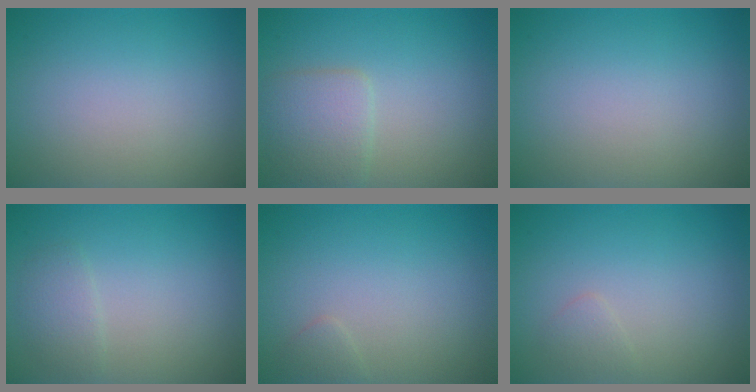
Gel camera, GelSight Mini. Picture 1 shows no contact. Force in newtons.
{"total": 2.9, "press": 2.9, "slide": 0.0}
{"total": 0.0}
{"total": 1.5, "press": 1.5, "slide": 0.0}
{"total": 0.8, "press": 0.8, "slide": 0.0}
{"total": 0.8, "press": 0.8, "slide": 0.1}